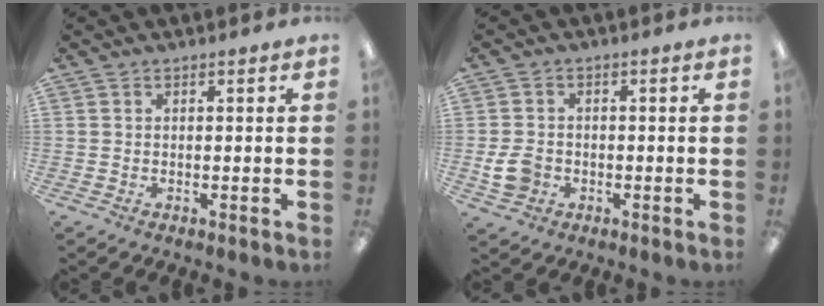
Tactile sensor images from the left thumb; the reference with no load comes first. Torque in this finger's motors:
{"motor_torque": [-0.20, 0.64, 0.27, -0.30, 0.01]}